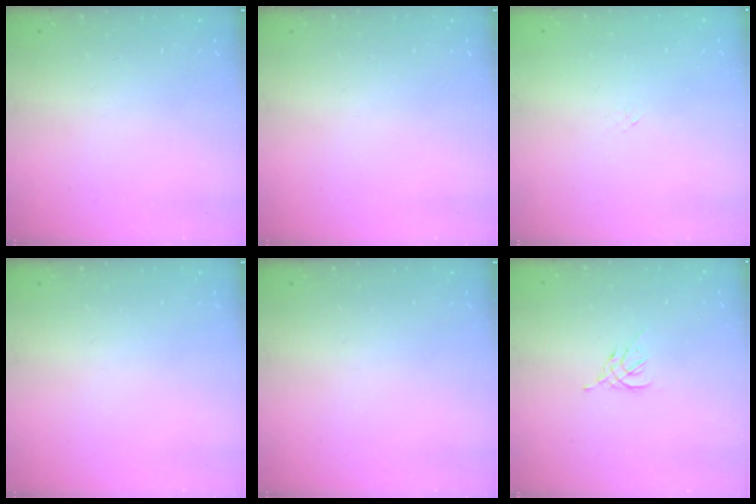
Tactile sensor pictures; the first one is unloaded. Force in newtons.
{"total": 0.0}
{"total": 1.2, "press": 1.2, "slide": 0.4}
{"total": 0.0}
{"total": 0.0}
{"total": 2.6, "press": 2.5, "slide": 0.7}